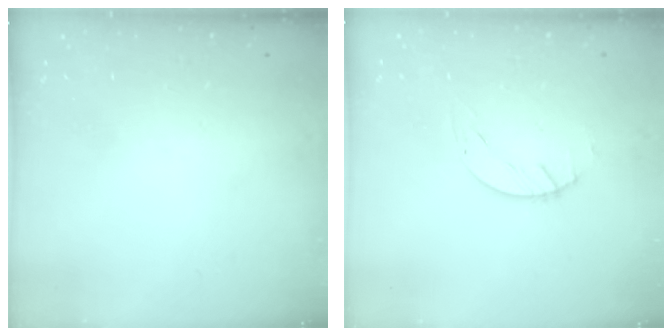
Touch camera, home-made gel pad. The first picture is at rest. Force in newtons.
{"total": 1.5, "press": 1.4, "slide": 0.1}